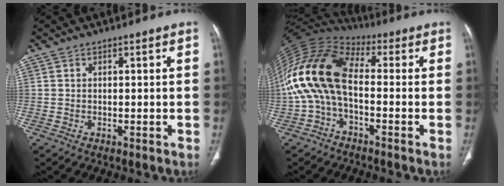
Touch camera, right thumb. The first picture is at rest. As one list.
[{"total": 15.6, "force": [-1.1, 8.7, 12.9], "torque": [-0.260, 0.046, -0.034]}]